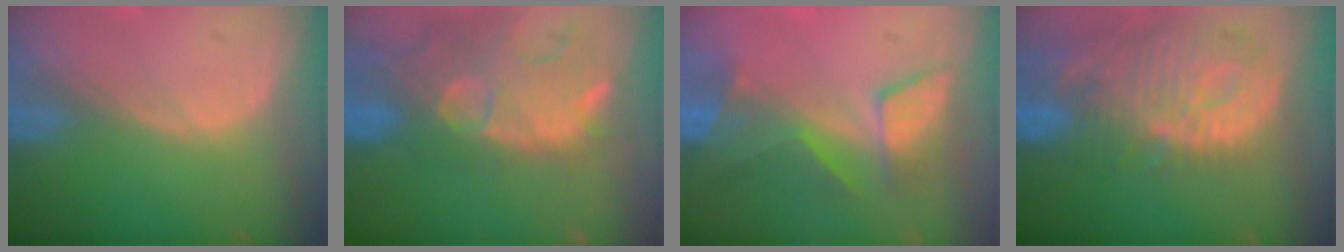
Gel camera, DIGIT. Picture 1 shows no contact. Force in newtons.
{"total": 12.9, "press": 11.3, "slide": 6.2}
{"total": 7.3, "press": 6.9, "slide": 2.5}
{"total": 12.8, "press": 11.4, "slide": 5.9}